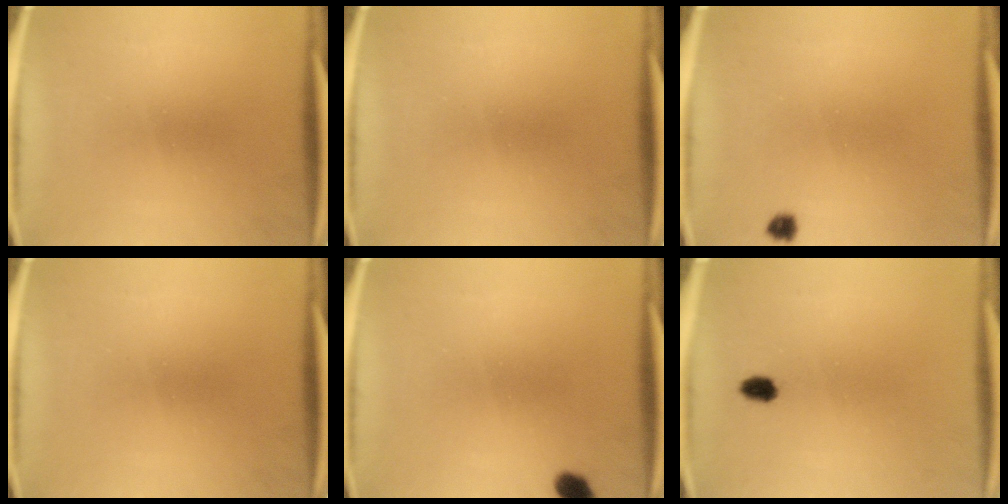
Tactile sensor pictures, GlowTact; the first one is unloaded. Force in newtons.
{"total": 0.0}
{"total": 1.4}
{"total": 0.0}
{"total": 2.7}
{"total": 2.2}